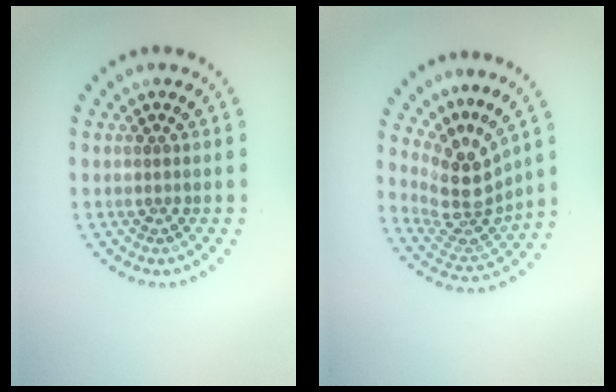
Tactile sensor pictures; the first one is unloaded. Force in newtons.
{"total": 4.2, "press": 3.1, "slide": 2.8}